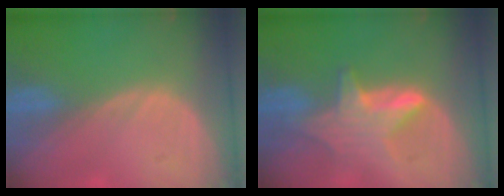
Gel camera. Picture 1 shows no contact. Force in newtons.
{"total": 6.2, "press": 6.2, "slide": 0.6}